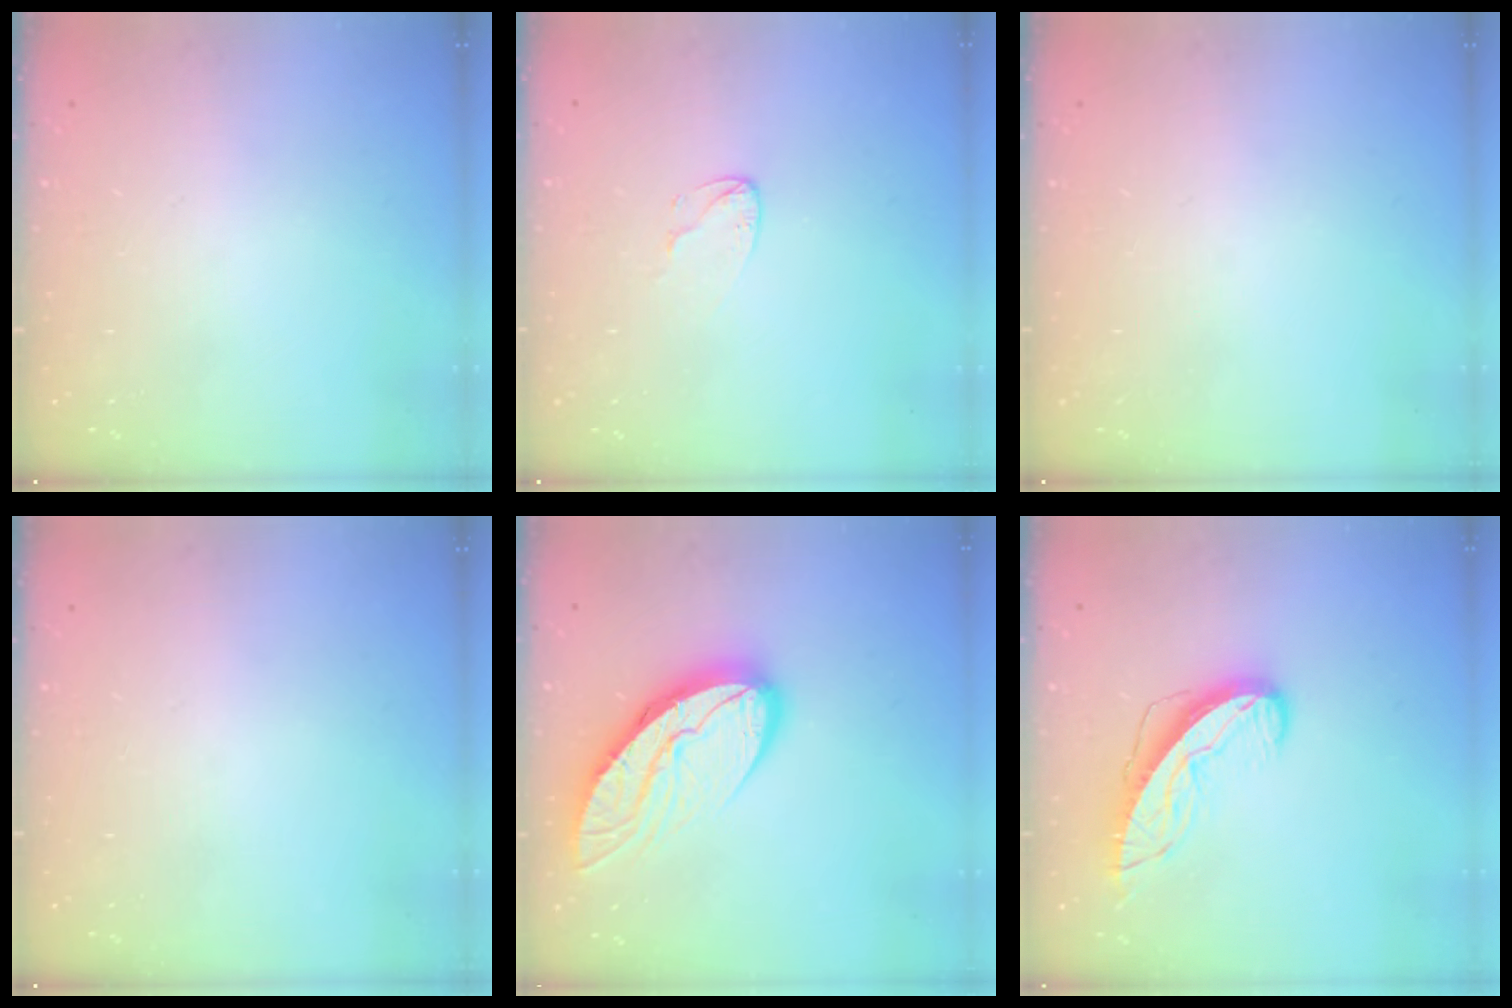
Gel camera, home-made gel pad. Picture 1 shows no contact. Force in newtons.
{"total": 3.7, "press": 3.7, "slide": 0.3}
{"total": 0.0}
{"total": 0.0}
{"total": 13.0, "press": 13.0, "slide": 1.1}
{"total": 9.6, "press": 9.5, "slide": 1.1}